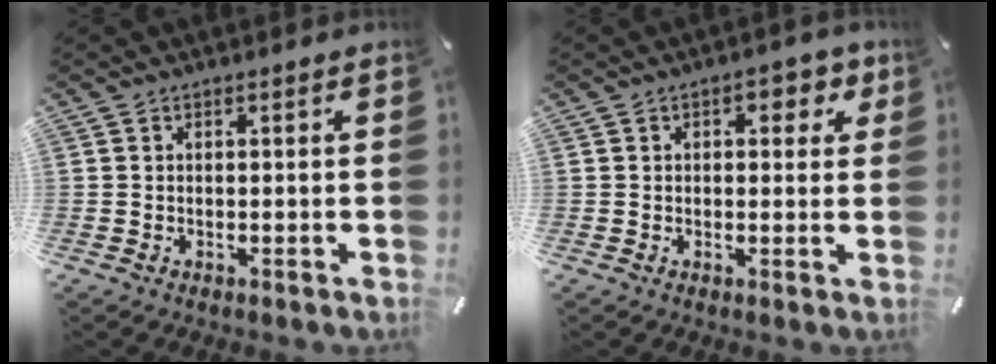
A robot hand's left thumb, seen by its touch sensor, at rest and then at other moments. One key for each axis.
{"total": 4.8, "fx": 1.6, "fy": 3.0, "fz": 3.3, "tx": -0.030, "ty": -0.002, "tz": 0.018}